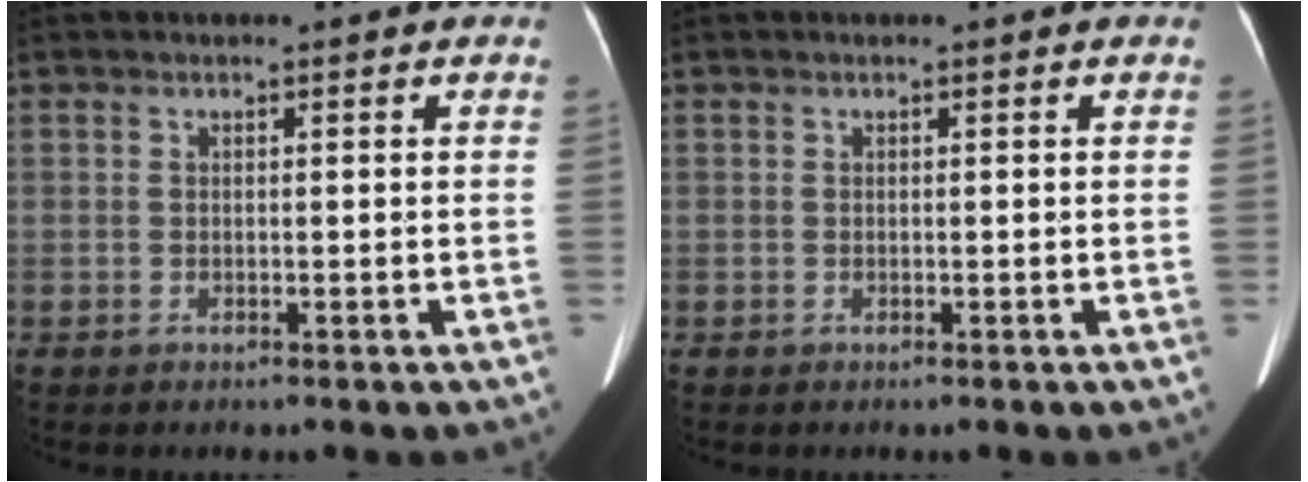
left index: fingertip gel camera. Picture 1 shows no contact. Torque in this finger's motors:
{"motor_torque": [0.05, 0.01, 0.01, 0.01]}